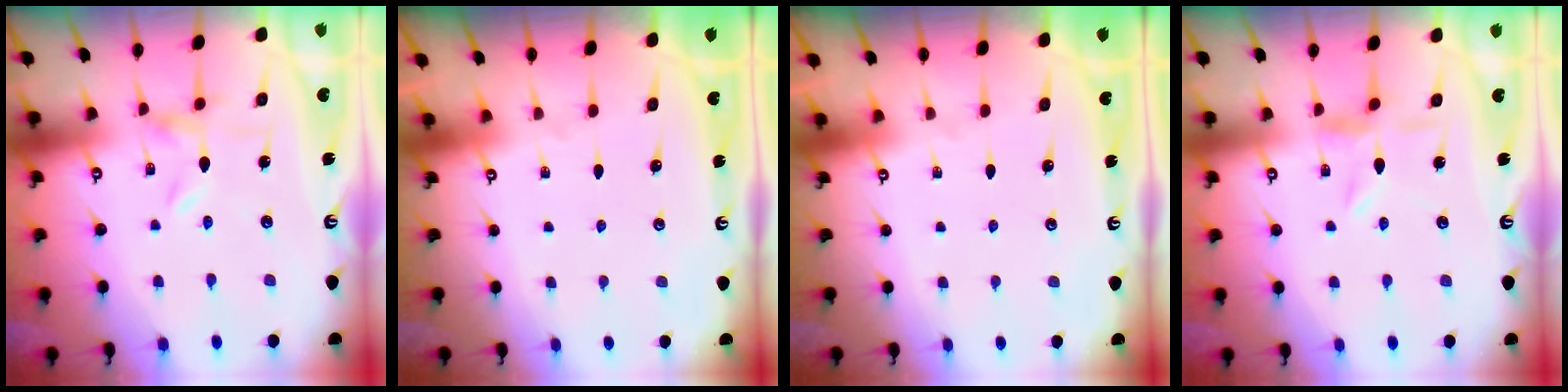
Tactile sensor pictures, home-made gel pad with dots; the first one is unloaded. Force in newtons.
{"total": 0.0}
{"total": 0.0}
{"total": 2.1, "press": 2.1, "slide": 0.3}